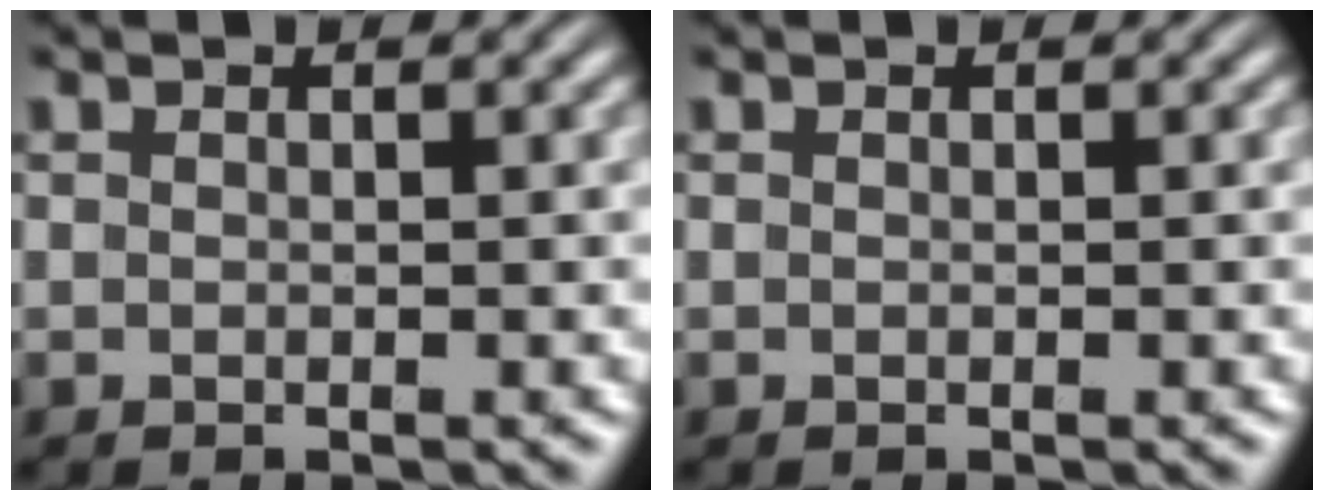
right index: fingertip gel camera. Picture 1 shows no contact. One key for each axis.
{"total": 0.0}